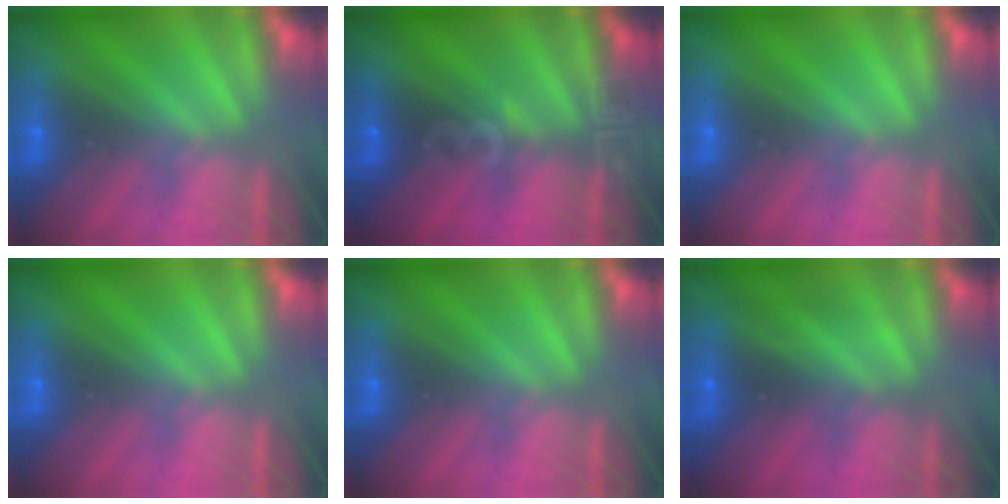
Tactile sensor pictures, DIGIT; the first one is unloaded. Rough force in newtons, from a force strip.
{"total": 3.1}
{"total": 0.0}
{"total": 0.0}
{"total": 0.0}
{"total": 1.6}